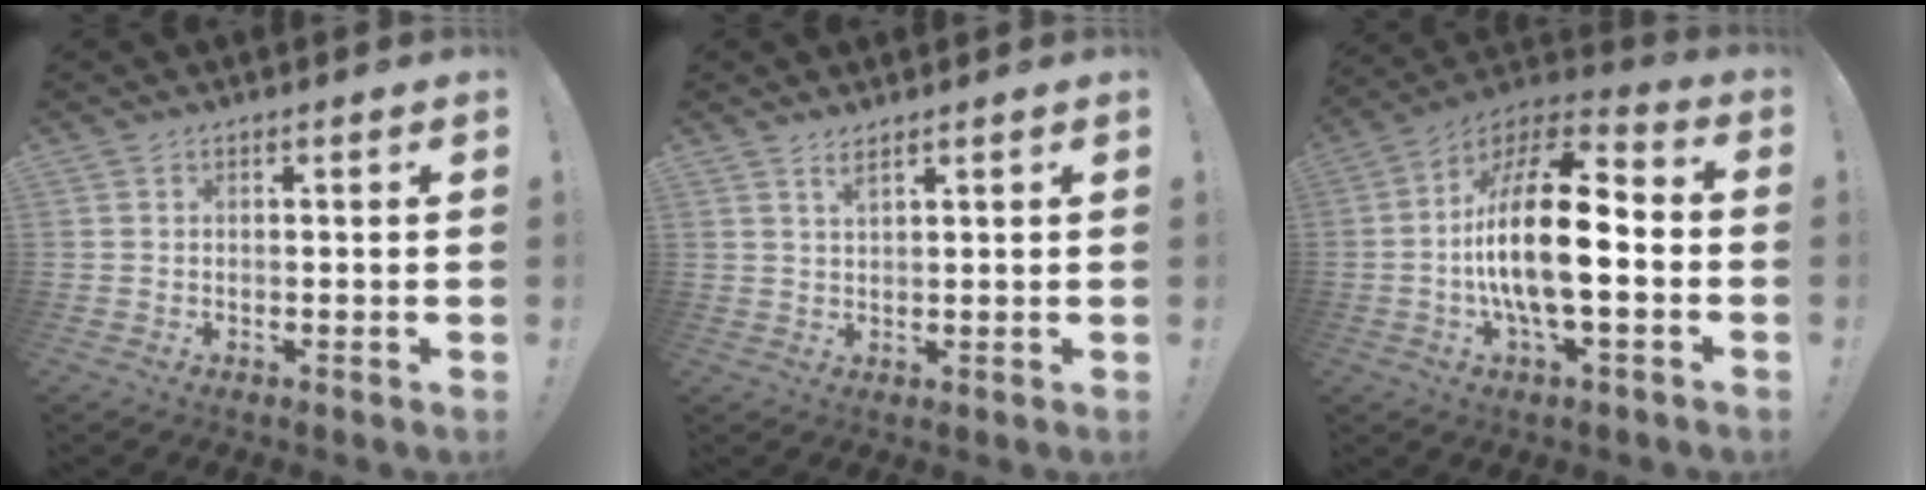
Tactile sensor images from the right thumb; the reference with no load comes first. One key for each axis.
{"total": 2.4, "fx": 1.8, "fy": 0.3, "fz": 1.6, "tx": -0.027, "ty": -0.012, "tz": 0.030}
{"total": 20.6, "fx": -2.7, "fy": 7.7, "fz": 19.0, "tx": -0.361, "ty": 0.016, "tz": -0.048}